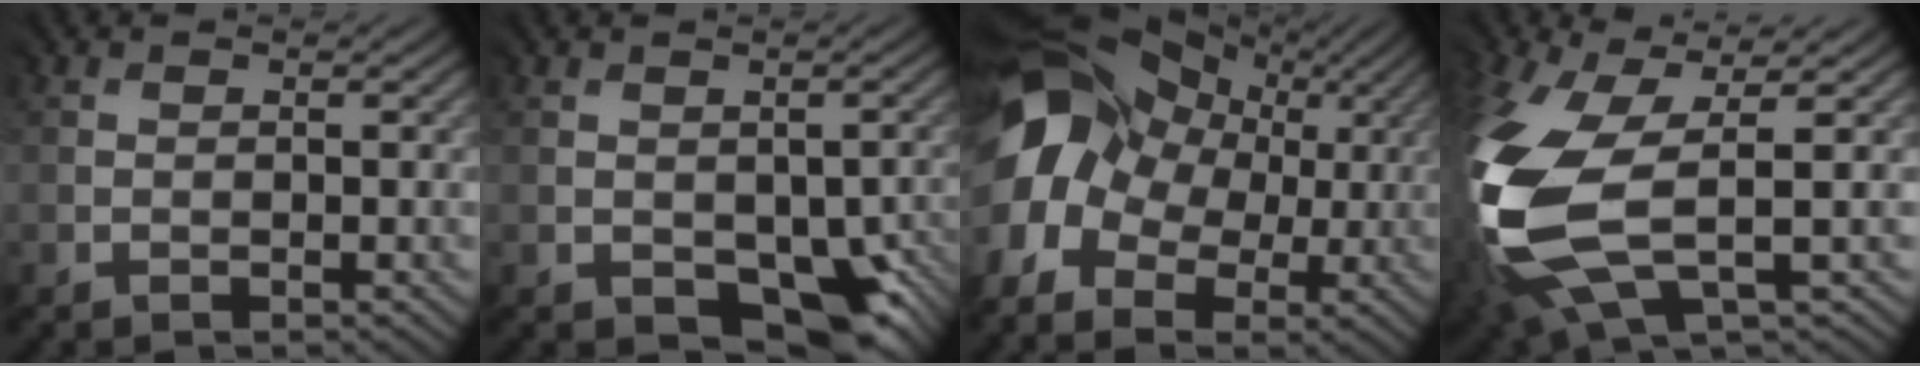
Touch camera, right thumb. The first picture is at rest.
{"total": 8.2, "force": [-3.0, 5.7, 5.0], "torque": [-0.056, -0.026, -0.028]}
{"total": 10.9, "force": [-0.9, 8.7, 6.5], "torque": [-0.169, -0.009, -0.012]}
{"total": 14.0, "force": [-0.9, 7.4, 11.8], "torque": [-0.346, -0.032, -0.001]}